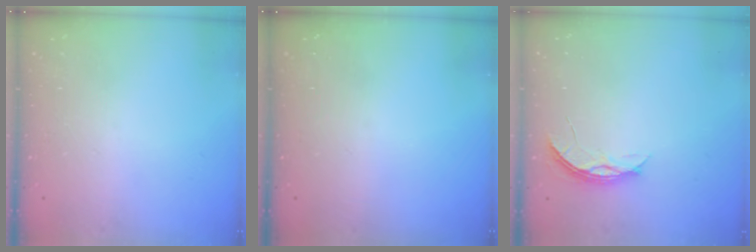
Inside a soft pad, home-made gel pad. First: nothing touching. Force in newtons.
{"total": 0.0}
{"total": 4.4, "press": 4.4, "slide": 0.4}